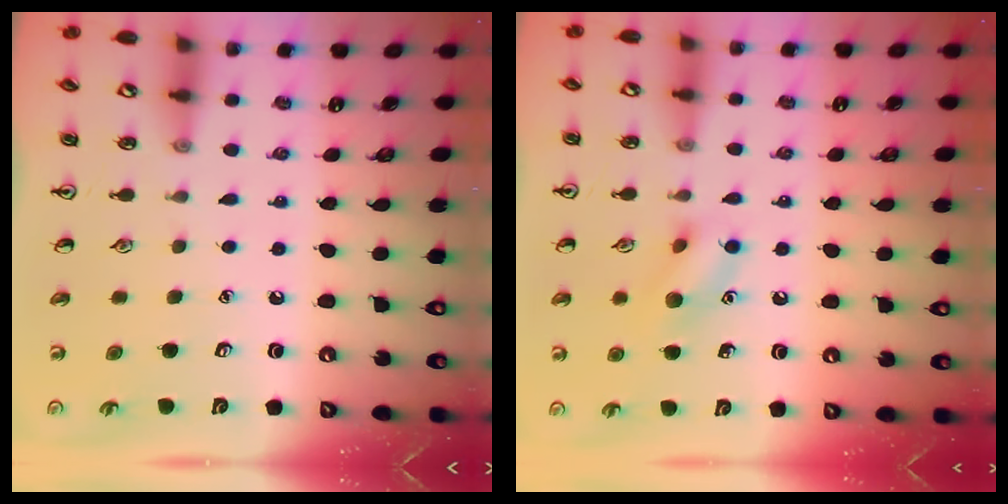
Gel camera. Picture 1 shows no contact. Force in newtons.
{"total": 10.0, "press": 10.0, "slide": 0.8}